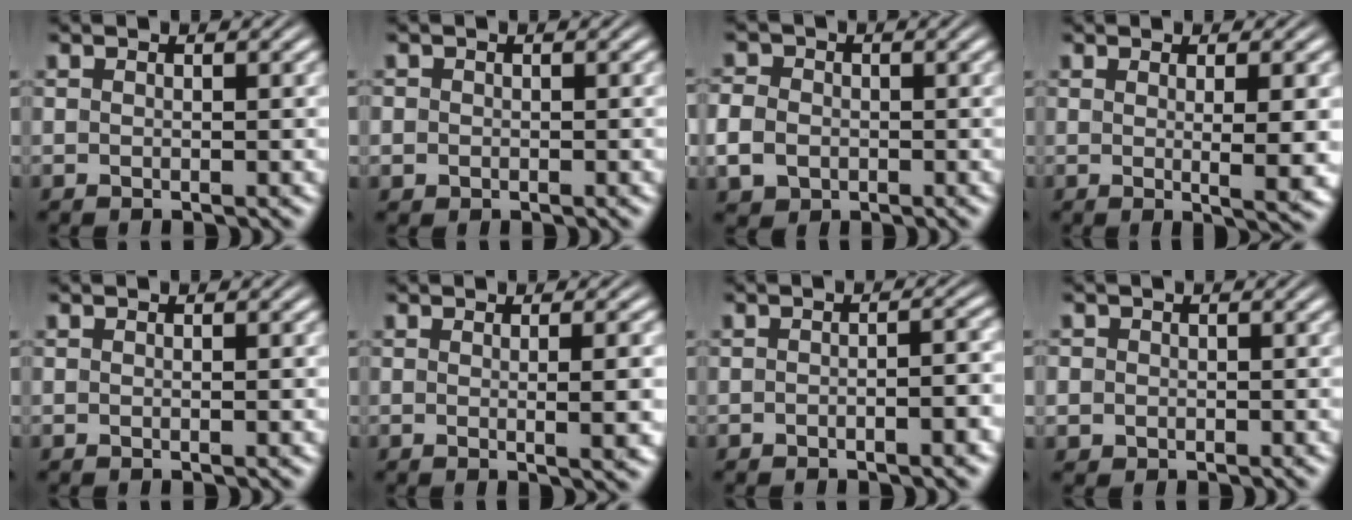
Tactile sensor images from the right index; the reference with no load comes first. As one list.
[{"total": 1.5, "force": [-0.3, 1.5, 0.3], "torque": [-0.017, -0.009, -0.004]}, {"total": 3.6, "force": [-0.8, 3.2, 1.4], "torque": [-0.042, -0.012, -0.012]}, {"total": 3.4, "force": [0.2, -0.3, 3.4], "torque": [-0.047, -0.007, 0.005]}, {"total": 0.0}, {"total": 2.3, "force": [0.1, -0.4, 2.3], "torque": [-0.033, -0.005, 0.002]}, {"total": 1.6, "force": [-1.0, 0.2, 1.2], "torque": [-0.011, 0.007, -0.023]}, {"total": 2.4, "force": [-0.4, 2.3, 0.6], "torque": [-0.027, -0.012, -0.005]}]